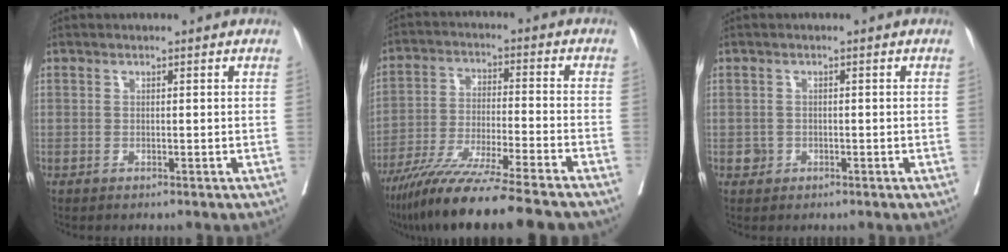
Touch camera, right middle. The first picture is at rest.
{"total": 16.4, "force": [-13.5, -0.7, 9.3], "torque": [-0.172, -0.049, -0.225]}
{"total": 1.1, "force": [-0.5, 1.0, 0.1], "torque": [0.004, 0.004, -0.007]}